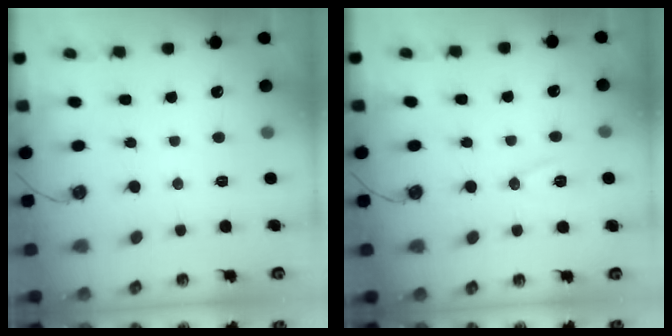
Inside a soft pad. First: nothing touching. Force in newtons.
{"total": 8.9, "press": 8.2, "slide": 3.5}